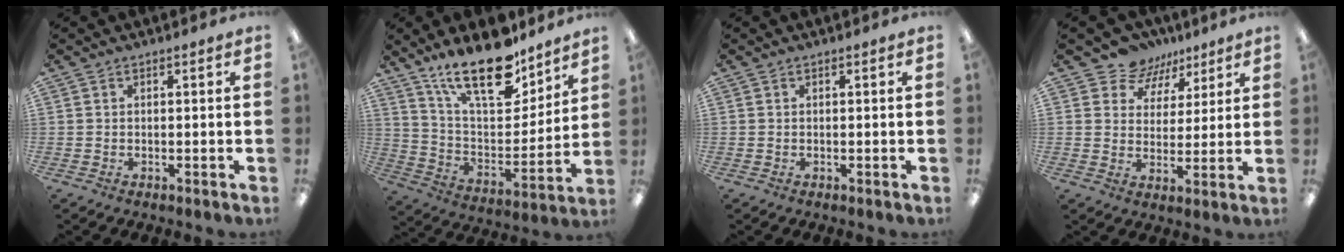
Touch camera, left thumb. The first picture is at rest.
{"total": 21.4, "force": [15.8, 8.1, 11.9], "torque": [-0.205, -0.099, 0.275]}
{"total": 0.0}
{"total": 8.6, "force": [6.8, 5.3, 0.4], "torque": [-0.027, -0.051, 0.129]}